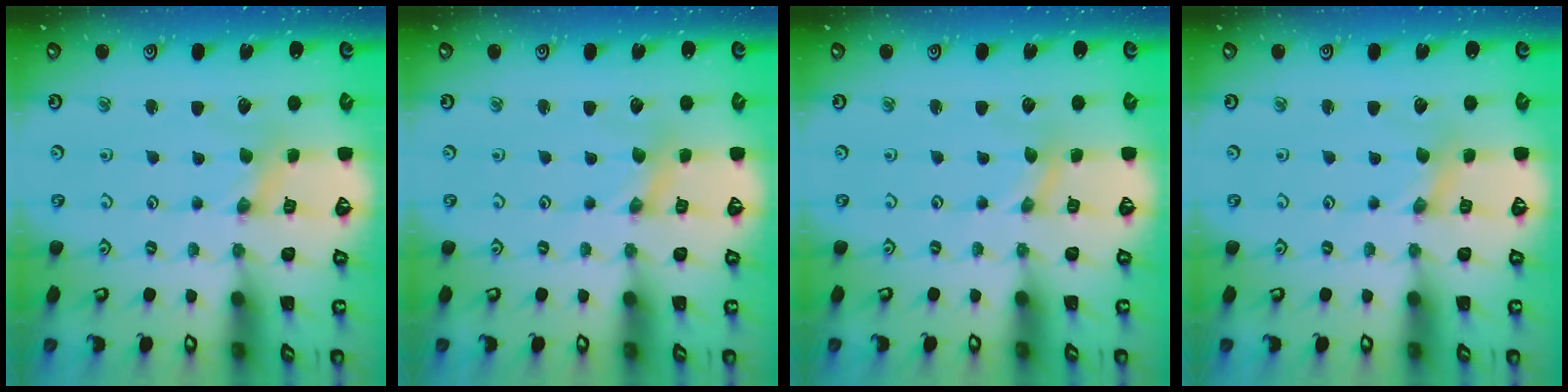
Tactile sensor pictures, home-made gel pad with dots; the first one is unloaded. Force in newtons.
{"total": 0.0}
{"total": 0.0}
{"total": 0.0}